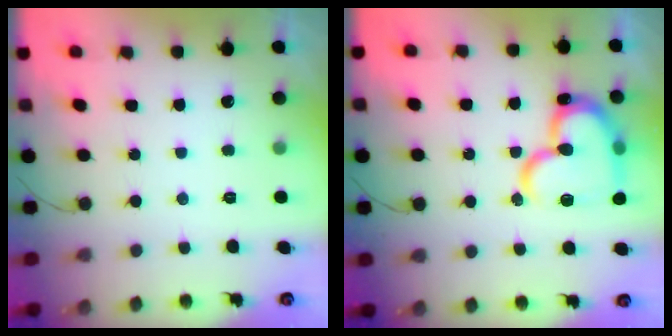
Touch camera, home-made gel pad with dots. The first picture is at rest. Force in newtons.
{"total": 21.6, "press": 21.5, "slide": 2.3}